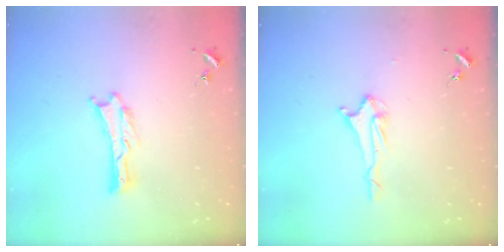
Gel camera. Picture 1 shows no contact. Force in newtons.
{"total": 2.1, "press": 2.0, "slide": 0.4}